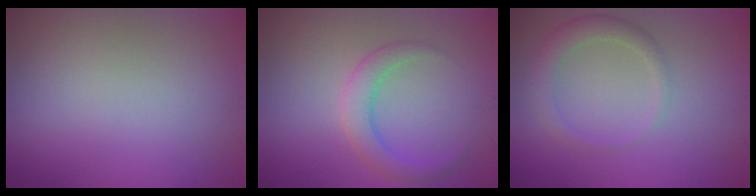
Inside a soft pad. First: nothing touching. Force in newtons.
{"total": 2.7, "press": 2.7, "slide": 0.2}
{"total": 2.2, "press": 2.2, "slide": 0.3}